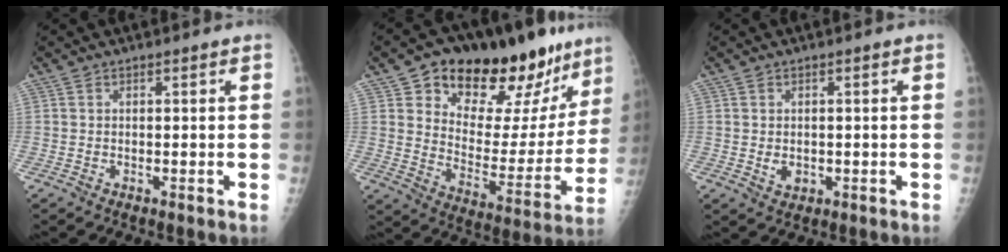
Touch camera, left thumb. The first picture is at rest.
{"total": 26.7, "force": [17.0, 12.6, 16.2], "torque": [-0.188, -0.060, 0.258]}
{"total": 2.5, "force": [-0.2, 2.0, 1.6], "torque": [-0.019, -0.002, 0.004]}